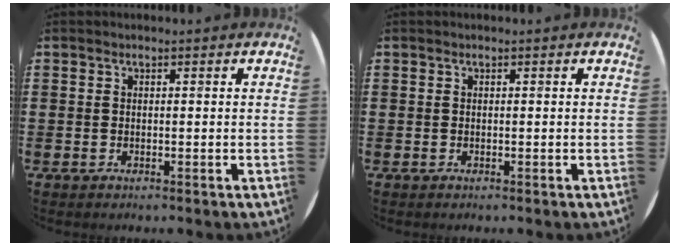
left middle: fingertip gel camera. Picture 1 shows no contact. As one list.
[{"total": 0.0}]